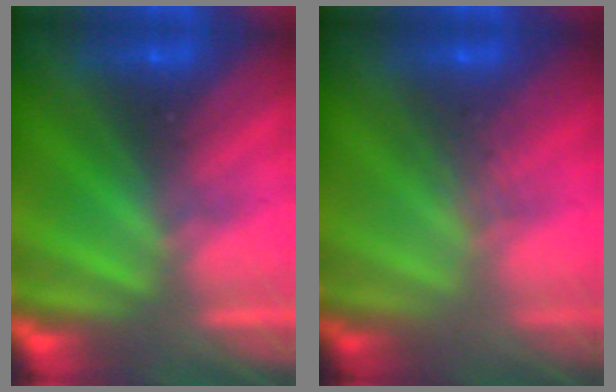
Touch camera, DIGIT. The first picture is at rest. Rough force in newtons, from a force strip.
{"total": 2.9}